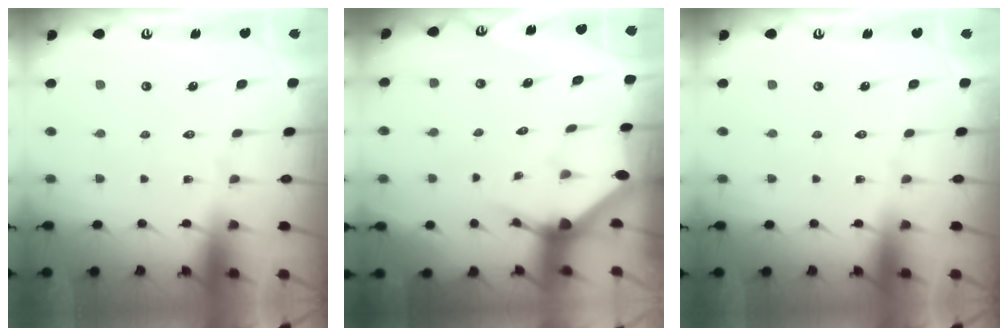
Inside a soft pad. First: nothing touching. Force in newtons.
{"total": 3.0, "press": 3.0, "slide": 0.2}
{"total": 0.0}